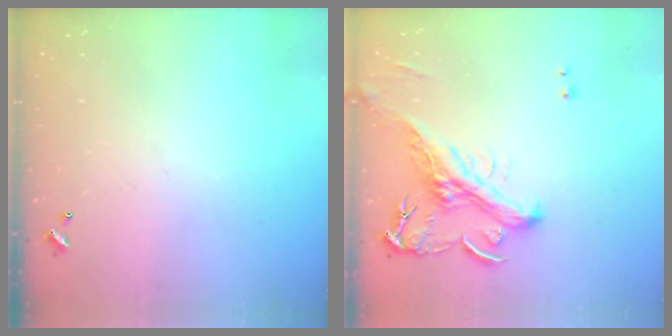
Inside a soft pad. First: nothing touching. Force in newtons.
{"total": 2.2, "press": 1.4, "slide": 1.7}